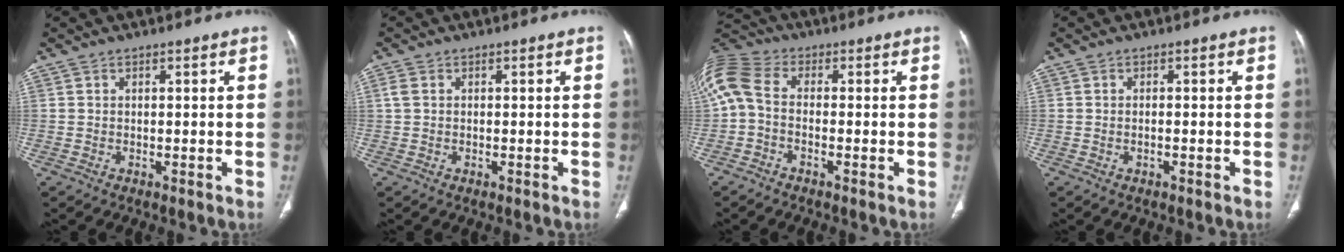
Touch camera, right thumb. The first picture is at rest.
{"total": 1.5, "force": [0.2, 1.1, 0.9], "torque": [-0.029, 0.001, 0.002]}
{"total": 10.9, "force": [-0.9, 7.2, 8.1], "torque": [-0.193, 0.033, -0.025]}
{"total": 0.7, "force": [-0.3, 0.2, 0.6], "torque": [-0.016, 0.005, -0.005]}